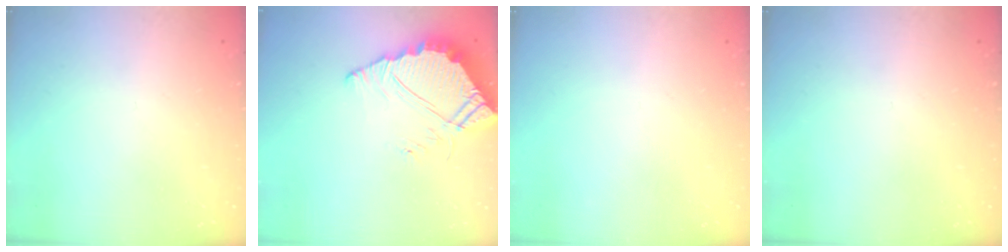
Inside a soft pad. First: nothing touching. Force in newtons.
{"total": 9.2, "press": 9.1, "slide": 0.7}
{"total": 0.0}
{"total": 0.0}